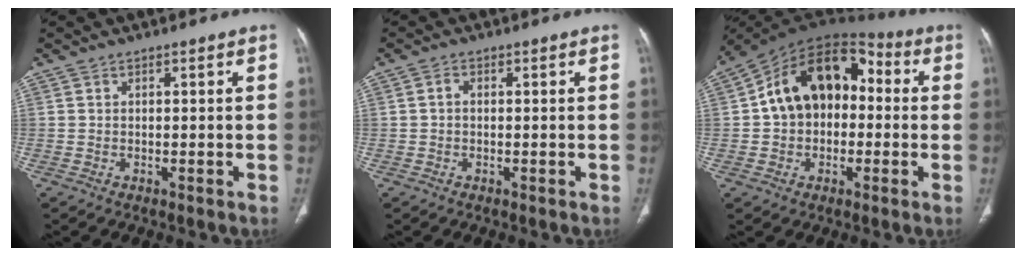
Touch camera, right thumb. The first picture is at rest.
{"total": 1.2, "force": [0.0, 0.9, 0.8], "torque": [-0.011, 0.003, -0.003]}
{"total": 17.2, "force": [1.1, 12.0, 12.3], "torque": [-0.164, 0.051, 0.006]}